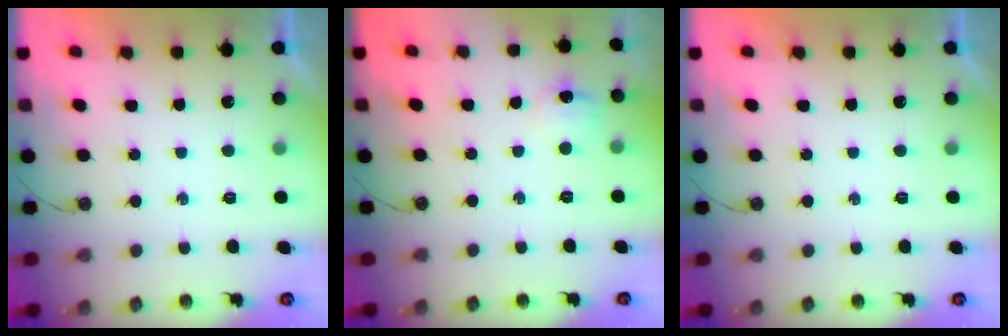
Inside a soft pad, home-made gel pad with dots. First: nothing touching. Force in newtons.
{"total": 6.5, "press": 6.4, "slide": 0.6}
{"total": 0.0}